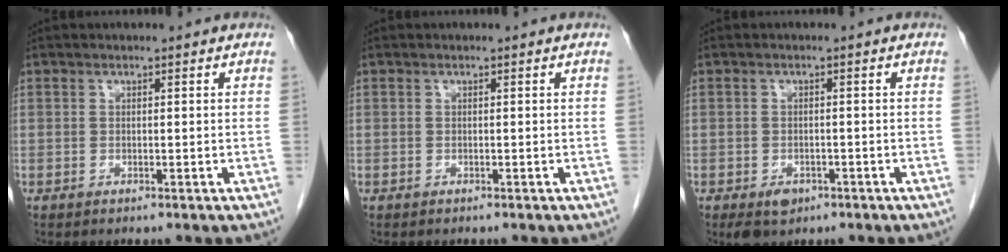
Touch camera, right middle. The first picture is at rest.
{"total": 0.0}
{"total": 3.5, "force": [-1.9, 2.3, 1.8], "torque": [-0.030, -0.003, -0.021]}